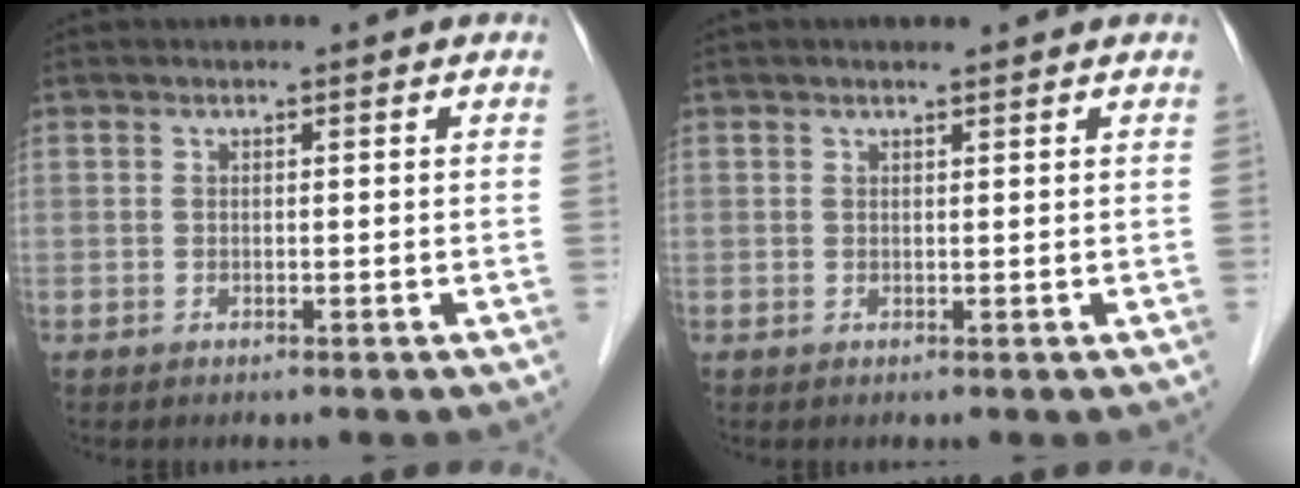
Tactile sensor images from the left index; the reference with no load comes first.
{"total": 1.3, "force": [1.0, 0.1, 0.7], "torque": [-0.015, 0.011, 0.018]}